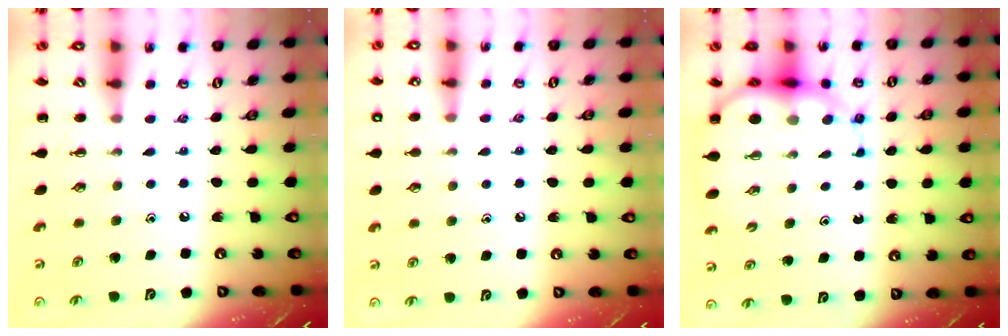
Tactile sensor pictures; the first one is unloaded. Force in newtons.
{"total": 8.8, "press": 8.5, "slide": 2.1}
{"total": 10.7, "press": 10.4, "slide": 2.9}